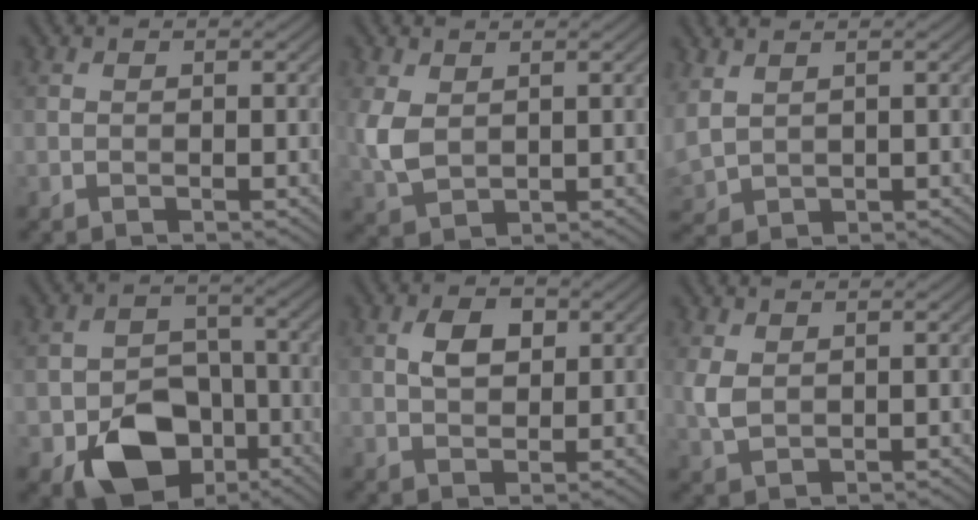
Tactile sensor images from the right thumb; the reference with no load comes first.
{"total": 4.4, "force": [1.0, 2.9, 3.1], "torque": [-0.089, -0.002, 0.025]}
{"total": 4.2, "force": [1.9, 2.6, 2.7], "torque": [-0.088, -0.002, 0.045]}
{"total": 11.3, "force": [-5.5, 7.8, 5.9], "torque": [-0.107, -0.028, -0.096]}
{"total": 3.8, "force": [1.1, 2.3, 2.8], "torque": [-0.059, 0.007, 0.019]}
{"total": 2.8, "force": [0.9, 1.8, 2.0], "torque": [-0.056, -0.001, 0.022]}